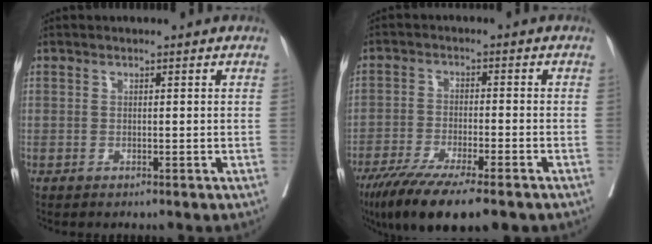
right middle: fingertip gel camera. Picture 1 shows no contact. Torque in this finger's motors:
{"motor_torque": [1.12, -1.01, 0.23, 0.07]}